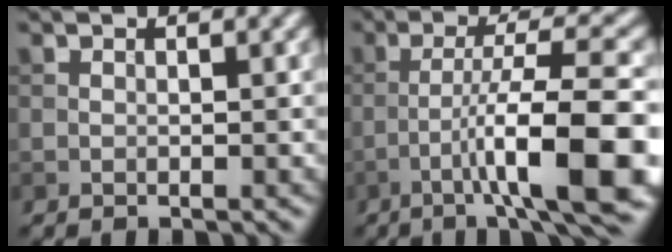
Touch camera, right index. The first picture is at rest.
{"total": 10.8, "force": [-3.9, 1.7, 9.9], "torque": [-0.146, 0.019, -0.058]}